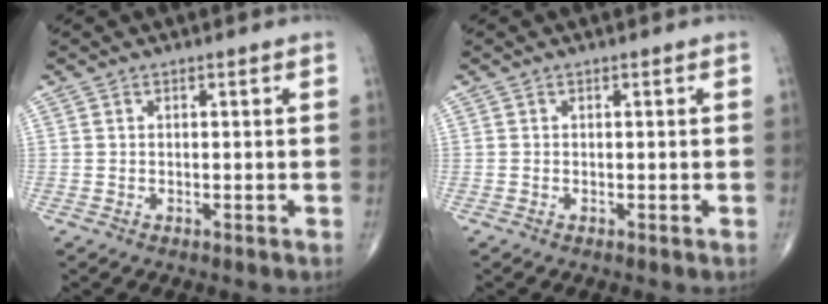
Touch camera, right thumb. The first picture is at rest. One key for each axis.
{"total": 0.0}